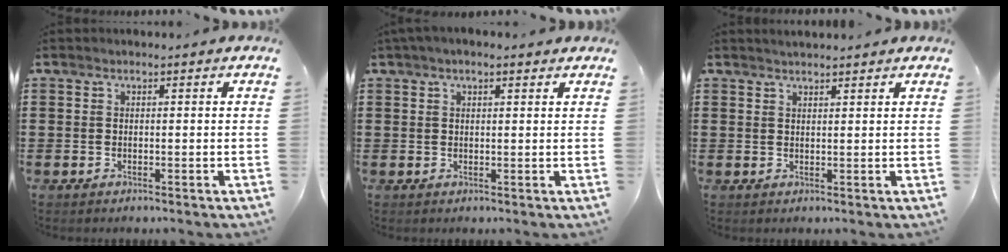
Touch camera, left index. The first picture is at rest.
{"total": 1.8, "force": [1.2, 0.5, 1.2], "torque": [-0.026, 0.005, 0.021]}
{"total": 1.4, "force": [1.4, 0.1, 0.3], "torque": [-0.007, 0.004, 0.025]}